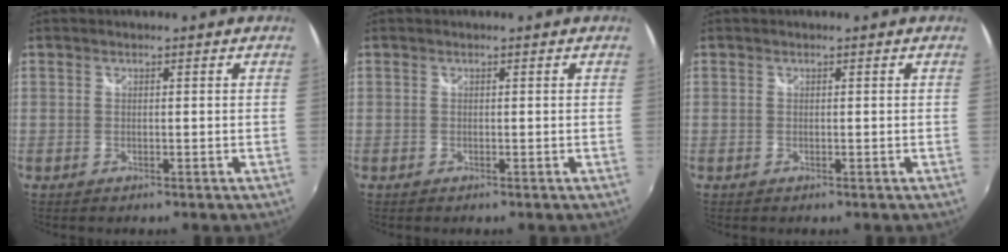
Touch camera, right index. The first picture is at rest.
{"total": 0.0}
{"total": 0.0}